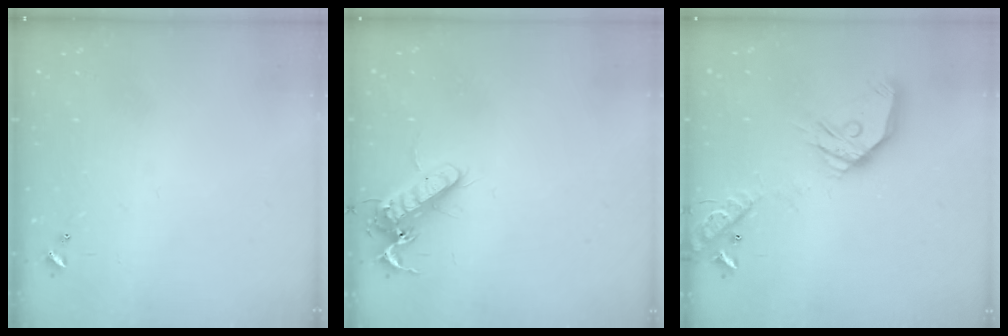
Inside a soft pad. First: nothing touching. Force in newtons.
{"total": 13.5, "press": 13.3, "slide": 1.9}
{"total": 18.8, "press": 18.6, "slide": 3.0}